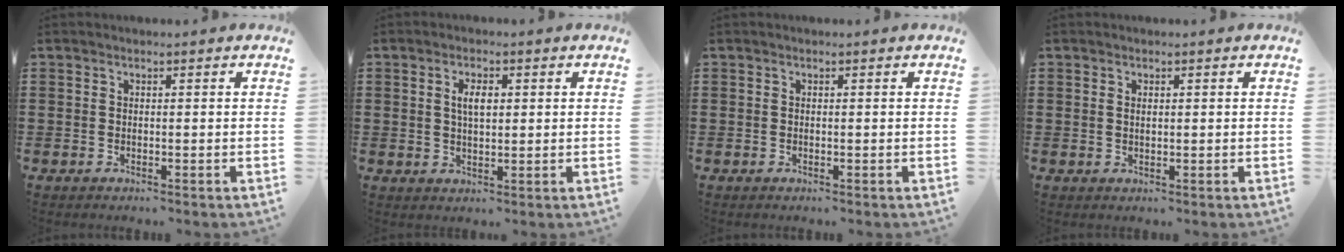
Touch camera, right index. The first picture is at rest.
{"total": 3.3, "force": [0.7, 1.4, 2.9], "torque": [-0.060, 0.007, 0.011]}
{"total": 0.0}
{"total": 0.7, "force": [0.2, 0.3, 0.6], "torque": [-0.013, 0.001, 0.004]}